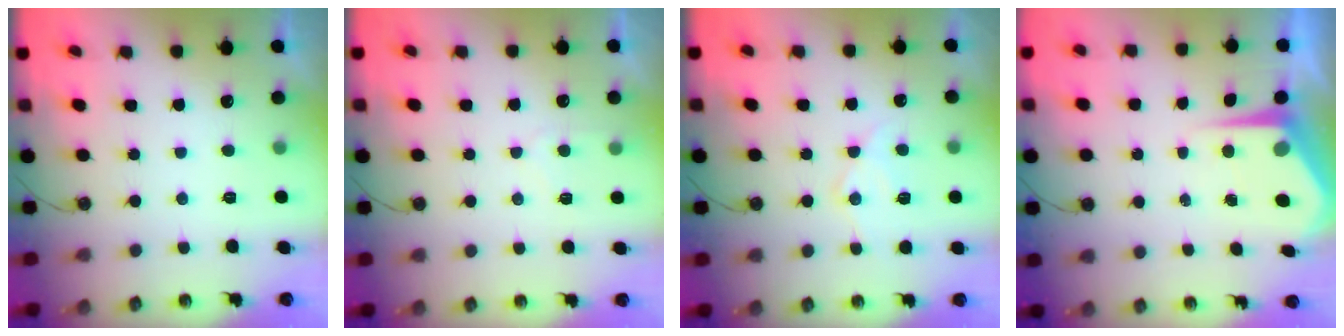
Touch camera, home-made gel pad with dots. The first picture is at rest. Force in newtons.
{"total": 4.7, "press": 4.7, "slide": 0.6}
{"total": 11.2, "press": 11.2, "slide": 0.8}
{"total": 6.6, "press": 6.6, "slide": 0.5}